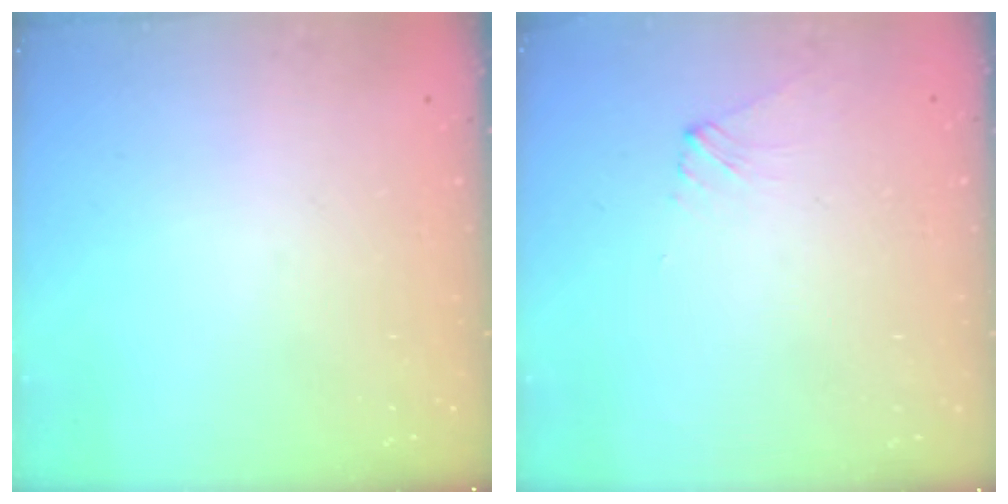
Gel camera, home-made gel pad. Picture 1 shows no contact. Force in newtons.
{"total": 1.8, "press": 1.8, "slide": 0.3}